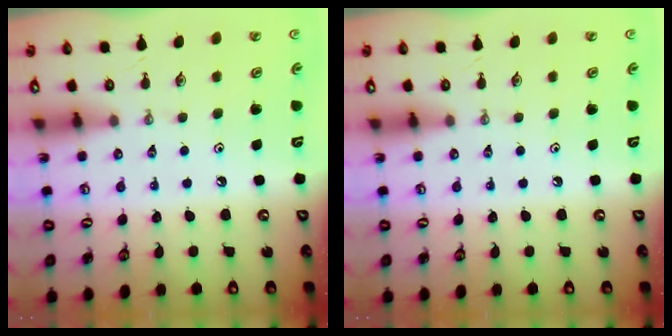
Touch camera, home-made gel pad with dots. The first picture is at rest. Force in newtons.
{"total": 0.0}